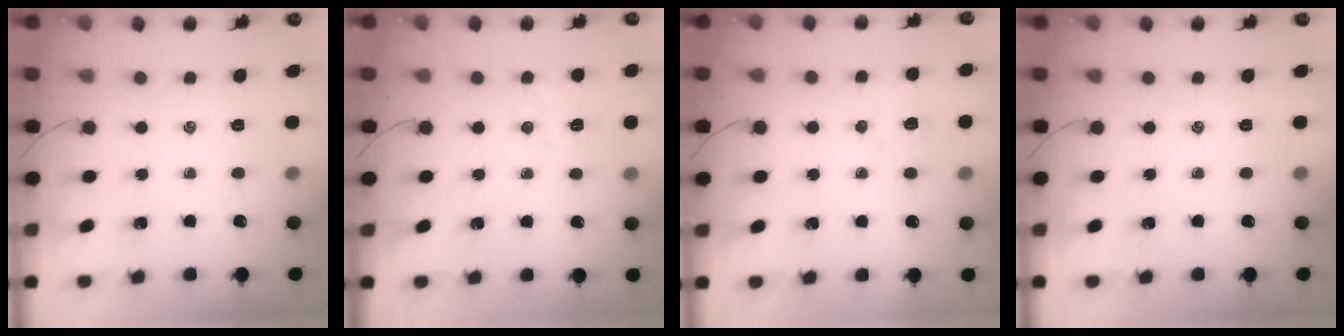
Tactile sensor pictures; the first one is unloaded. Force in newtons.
{"total": 3.7, "press": 3.6, "slide": 0.9}
{"total": 4.8, "press": 4.7, "slide": 1.1}
{"total": 0.0}